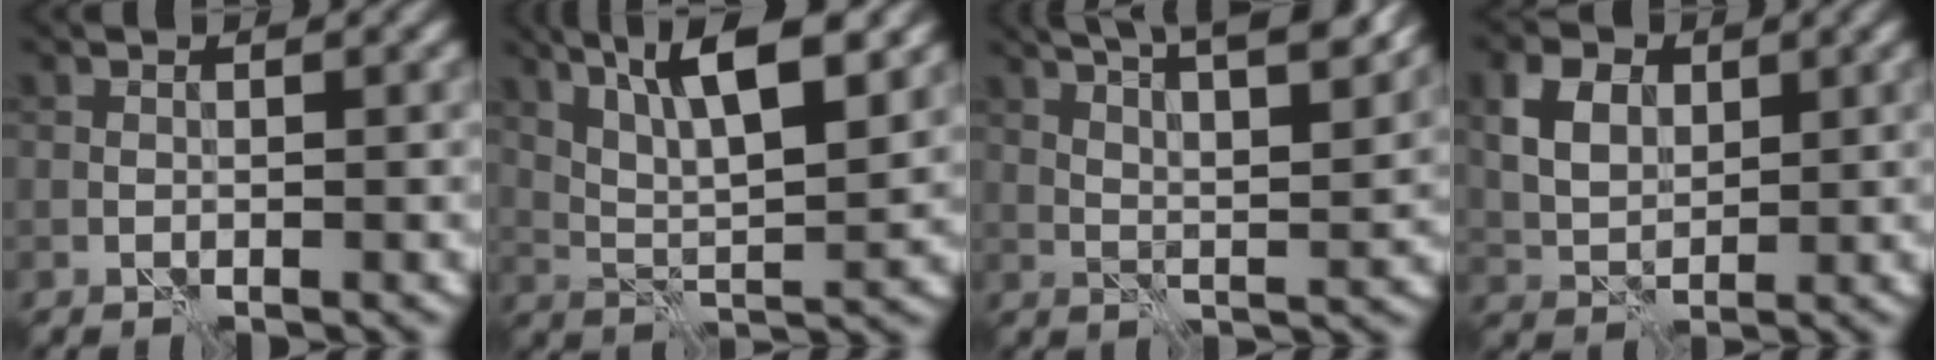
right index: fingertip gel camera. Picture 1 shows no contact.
{"total": 9.2, "force": [5.1, 2.5, 7.2], "torque": [-0.119, 0.009, 0.076]}
{"total": 12.4, "force": [8.6, 3.8, 8.2], "torque": [-0.091, 0.032, 0.093]}
{"total": 4.5, "force": [1.4, 3.2, 2.9], "torque": [-0.063, 0.001, 0.026]}